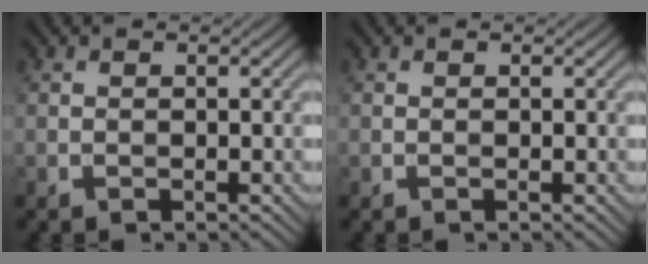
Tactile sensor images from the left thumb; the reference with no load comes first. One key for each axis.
{"total": 0.0}